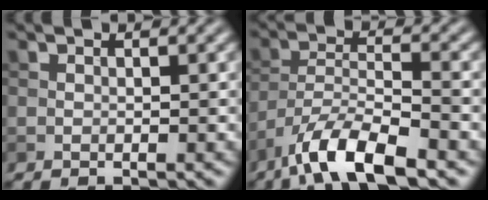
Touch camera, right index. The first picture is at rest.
{"total": 7.7, "force": [-5.5, 2.0, 5.0], "torque": [-0.088, -0.001, -0.107]}